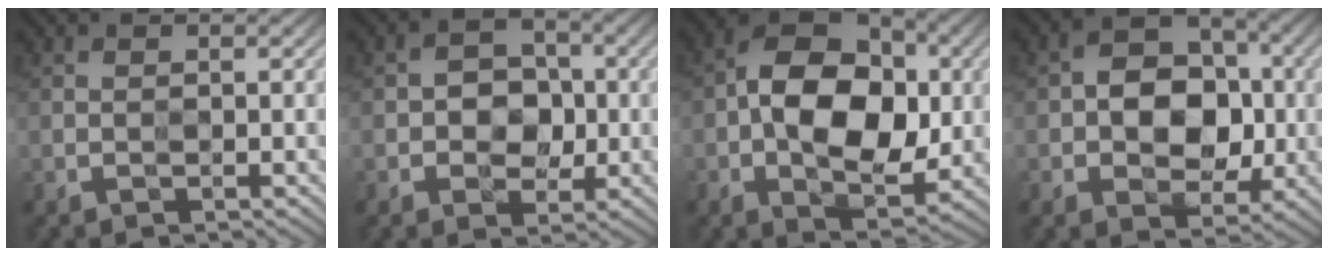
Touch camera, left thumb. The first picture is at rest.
{"total": 4.5, "force": [-0.6, 3.6, 2.6], "torque": [-0.036, -0.004, -0.018]}
{"total": 13.1, "force": [-0.1, 8.6, 10.0], "torque": [-0.174, 0.010, -0.008]}
{"total": 8.8, "force": [-0.6, 6.4, 6.0], "torque": [-0.095, 0.003, -0.023]}